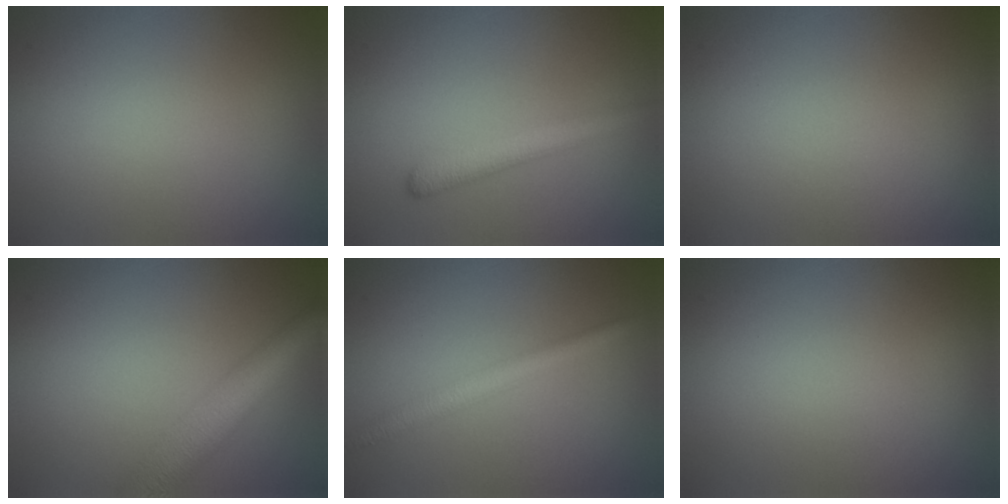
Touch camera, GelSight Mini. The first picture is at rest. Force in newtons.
{"total": 2.8, "press": 2.7, "slide": 0.2}
{"total": 0.0}
{"total": 5.8, "press": 5.8, "slide": 0.2}
{"total": 2.6, "press": 2.6, "slide": 0.0}
{"total": 0.0}